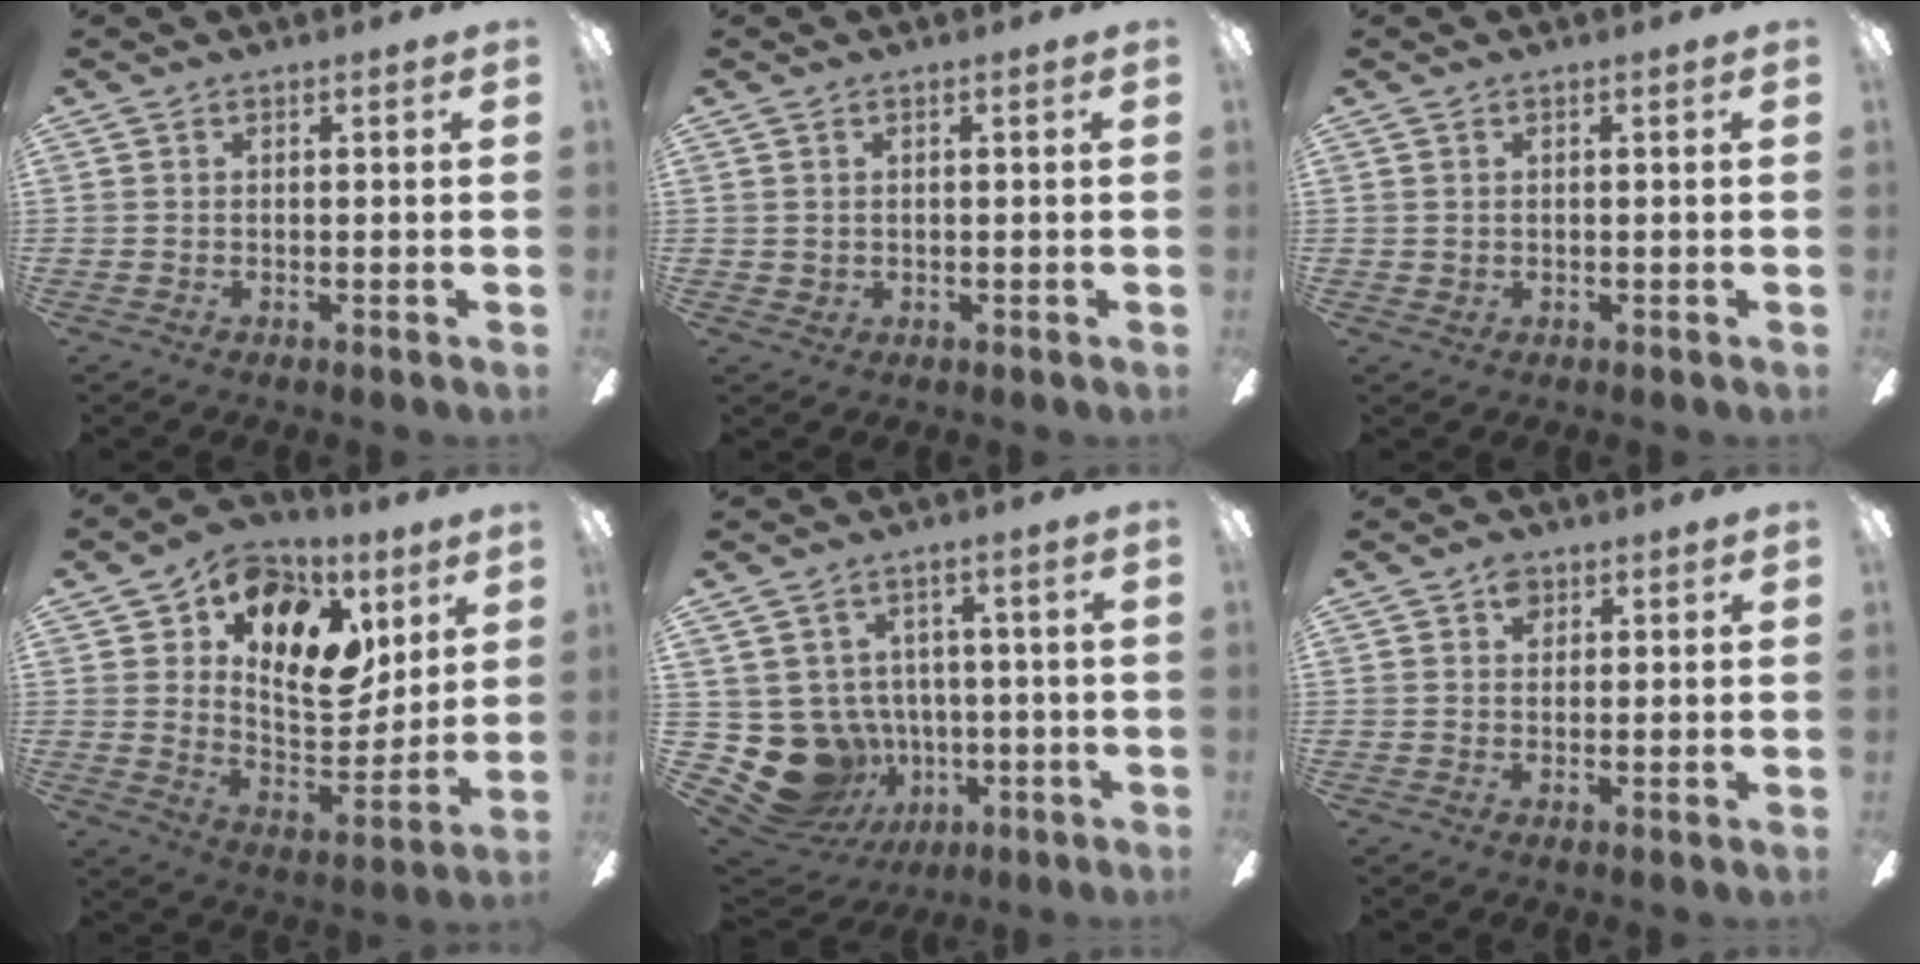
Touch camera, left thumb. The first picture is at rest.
{"total": 1.2, "force": [0.5, 1.0, 0.3], "torque": [-0.007, 0.005, 0.008]}
{"total": 0.8, "force": [0.3, 0.7, 0.3], "torque": [-0.005, 0.005, 0.003]}
{"total": 16.0, "force": [7.8, 9.4, 10.3], "torque": [-0.154, -0.034, 0.138]}
{"total": 13.6, "force": [-3.5, 12.0, 5.3], "torque": [-0.135, 0.010, -0.041]}
{"total": 3.2, "force": [1.5, 2.3, 1.7], "torque": [-0.020, -0.001, 0.024]}